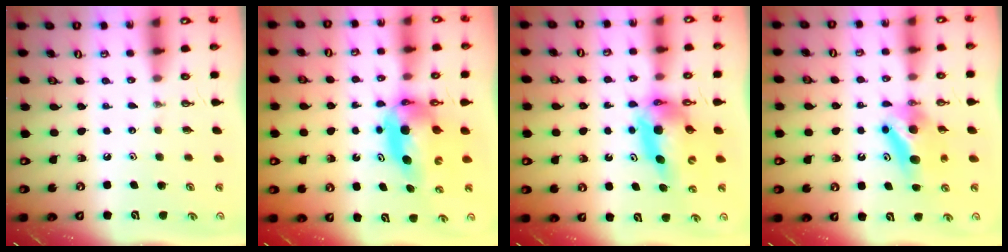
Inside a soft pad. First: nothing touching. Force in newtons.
{"total": 7.2, "press": 6.7, "slide": 2.7}
{"total": 11.2, "press": 11.1, "slide": 1.1}
{"total": 8.3, "press": 5.9, "slide": 5.8}